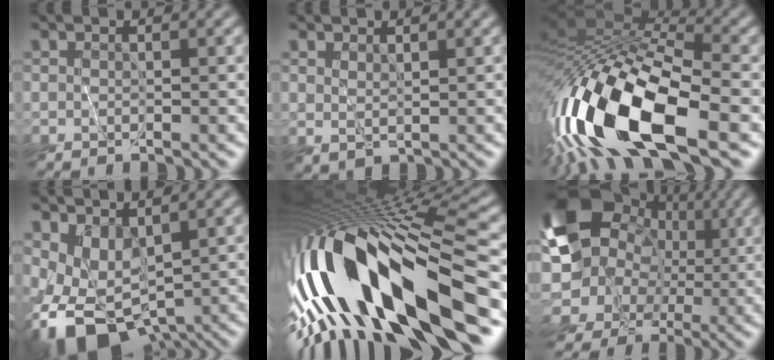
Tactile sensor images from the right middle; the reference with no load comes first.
{"total": 0.9, "force": [0.9, 0.0, 0.0], "torque": [-0.001, 0.000, 0.022]}
{"total": 16.8, "force": [-6.1, 6.4, 14.3], "torque": [-0.286, 0.012, -0.115]}
{"total": 5.7, "force": [-1.4, 3.6, 4.2], "torque": [-0.086, -0.010, -0.018]}
{"total": 17.2, "force": [-4.6, 4.2, 16.0], "torque": [-0.279, 0.019, -0.081]}
{"total": 11.4, "force": [1.7, 9.6, 5.9], "torque": [-0.127, 0.014, 0.012]}